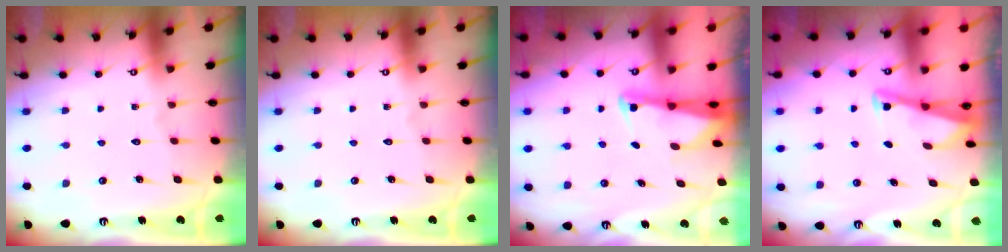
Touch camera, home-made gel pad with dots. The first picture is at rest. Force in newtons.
{"total": 0.0}
{"total": 2.6, "press": 2.6, "slide": 0.2}
{"total": 2.8, "press": 2.8, "slide": 0.4}